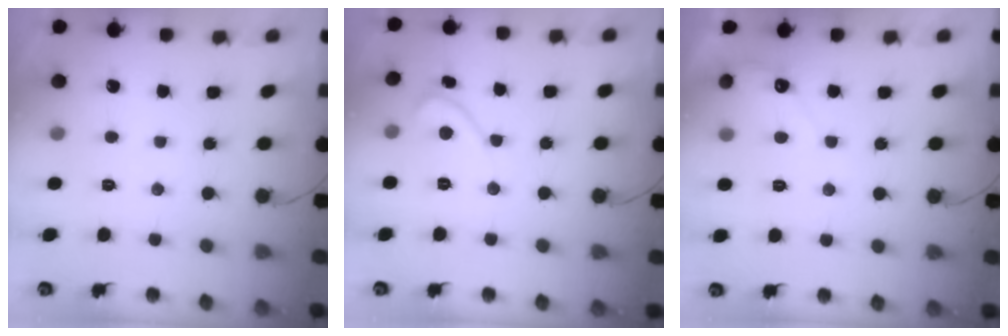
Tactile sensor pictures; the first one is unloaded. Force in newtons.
{"total": 2.3, "press": 2.3, "slide": 0.1}
{"total": 2.8, "press": 2.8, "slide": 0.1}